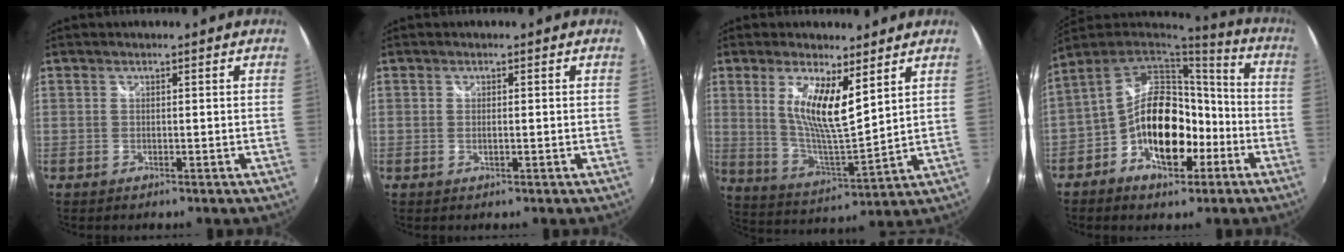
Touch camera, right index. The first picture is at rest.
{"total": 0.8, "force": [0.0, 0.2, 0.7], "torque": [-0.015, 0.000, -0.002]}
{"total": 11.2, "force": [5.0, 2.5, 9.7], "torque": [-0.178, -0.013, 0.096]}
{"total": 15.8, "force": [-4.9, 9.4, 11.7], "torque": [-0.209, 0.025, -0.078]}